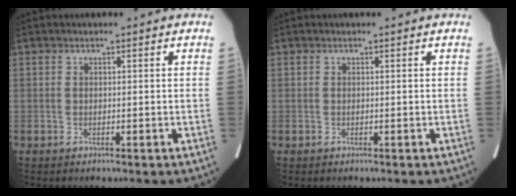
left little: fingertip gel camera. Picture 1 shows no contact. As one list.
[{"total": 0.0}]